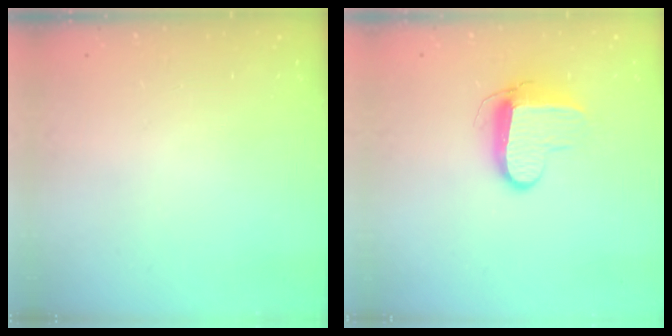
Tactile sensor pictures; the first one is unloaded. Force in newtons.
{"total": 8.9, "press": 8.9, "slide": 0.9}